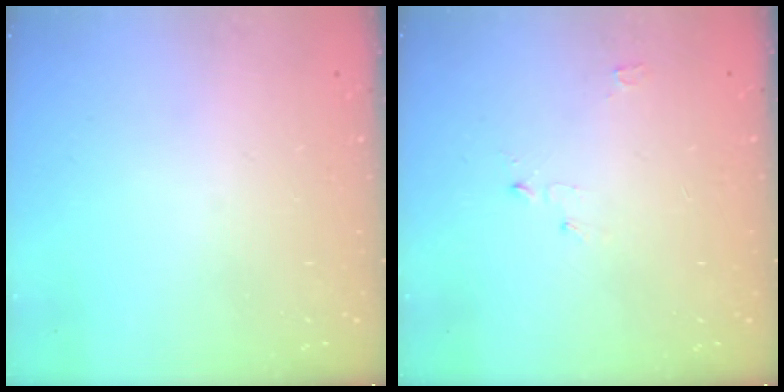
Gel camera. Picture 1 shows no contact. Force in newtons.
{"total": 2.7, "press": 2.6, "slide": 0.3}